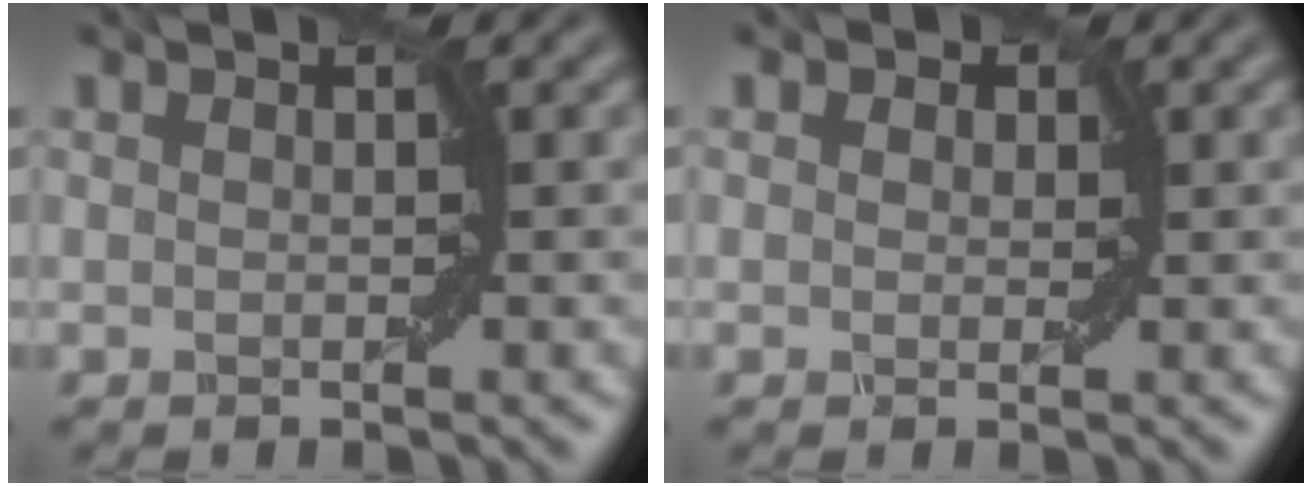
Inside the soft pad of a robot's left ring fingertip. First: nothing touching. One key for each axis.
{"total": 1.8, "fx": 0.9, "fy": 1.3, "fz": 0.8, "tx": -0.010, "ty": 0.005, "tz": 0.000}